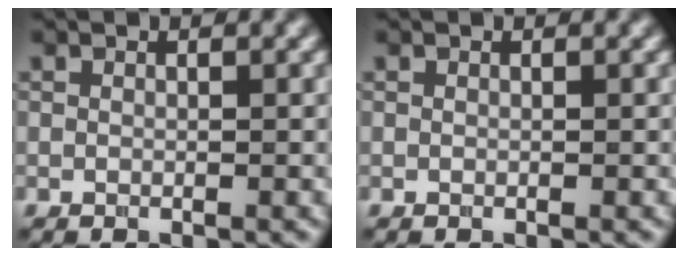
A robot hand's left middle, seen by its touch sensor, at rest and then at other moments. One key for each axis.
{"total": 0.0}